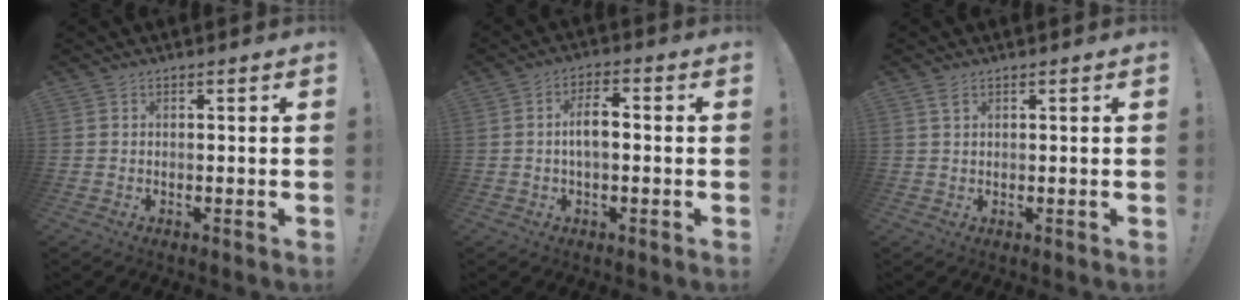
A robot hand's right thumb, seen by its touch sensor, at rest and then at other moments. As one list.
[{"total": 6.3, "force": [-0.2, 2.8, 5.7], "torque": [-0.099, 0.005, -0.007]}, {"total": 2.0, "force": [1.2, 0.8, 1.4], "torque": [-0.028, 0.000, 0.022]}]